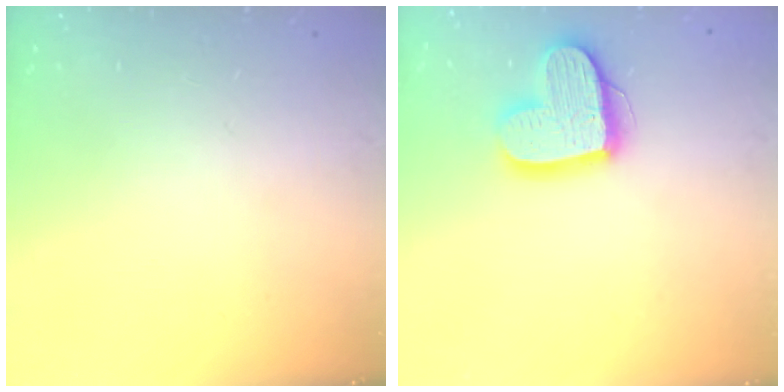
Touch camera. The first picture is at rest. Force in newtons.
{"total": 16.2, "press": 16.2, "slide": 1.4}